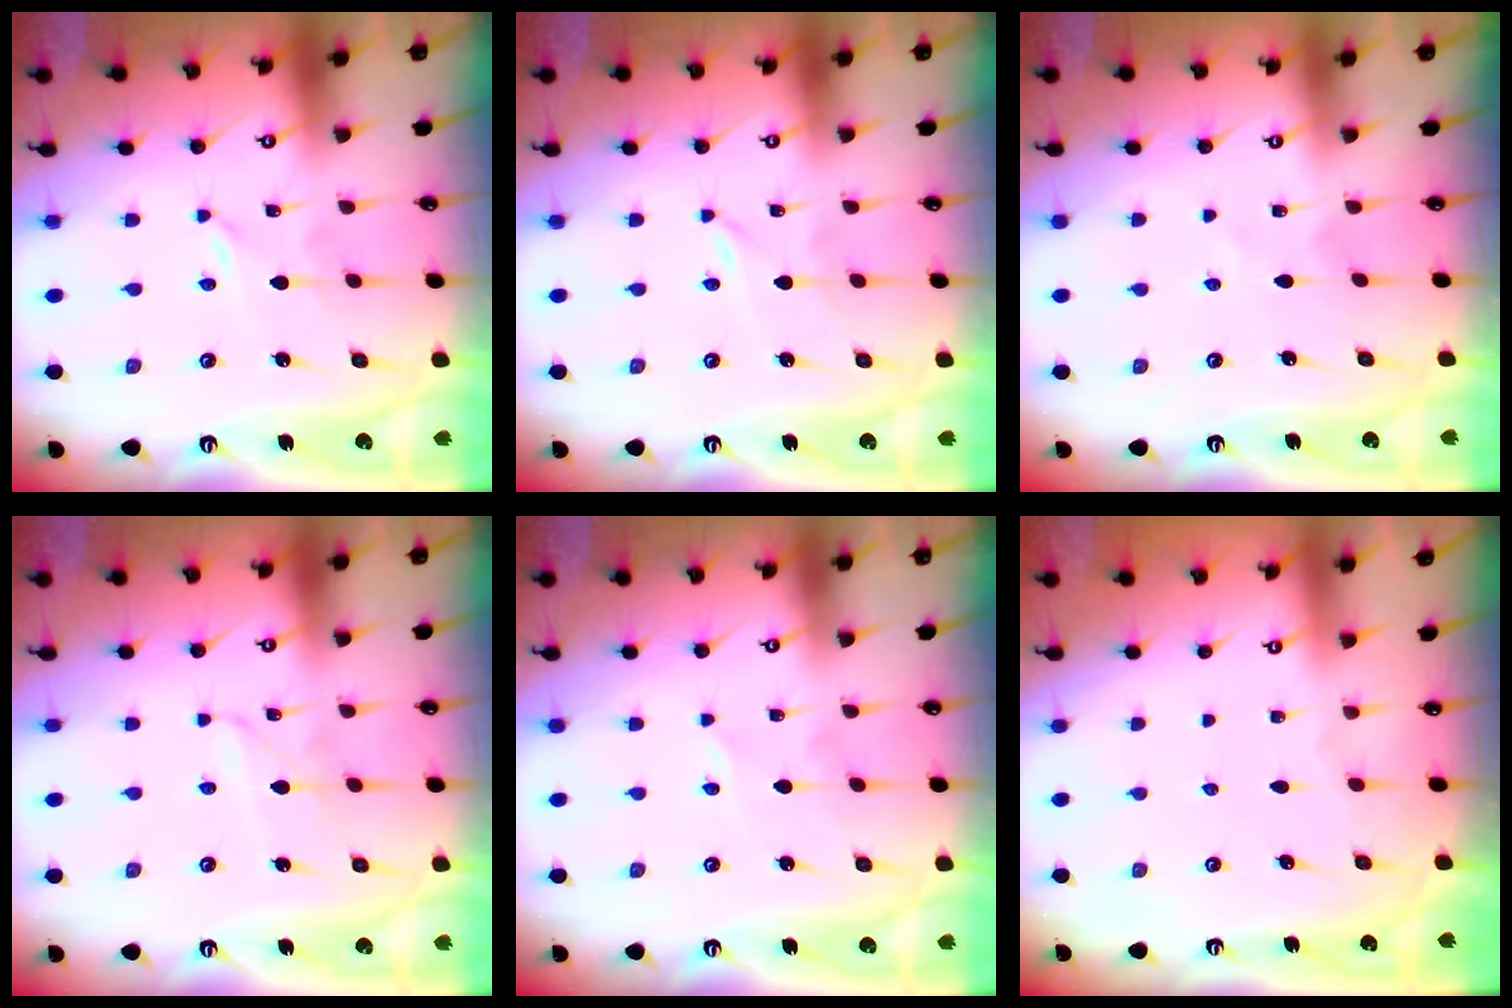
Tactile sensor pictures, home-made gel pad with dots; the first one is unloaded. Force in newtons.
{"total": 0.0}
{"total": 1.5, "press": 1.5, "slide": 0.3}
{"total": 2.3, "press": 2.3, "slide": 0.2}
{"total": 2.0, "press": 2.0, "slide": 0.3}
{"total": 0.0}